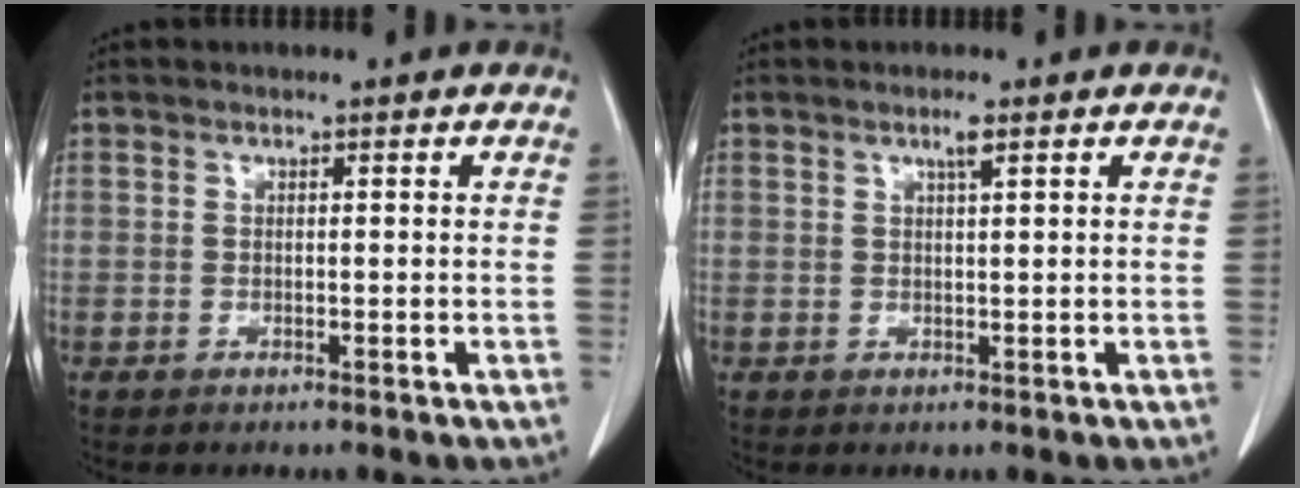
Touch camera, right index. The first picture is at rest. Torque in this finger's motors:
{"motor_torque": [0.04, 0.05, 0.01, 0.02]}